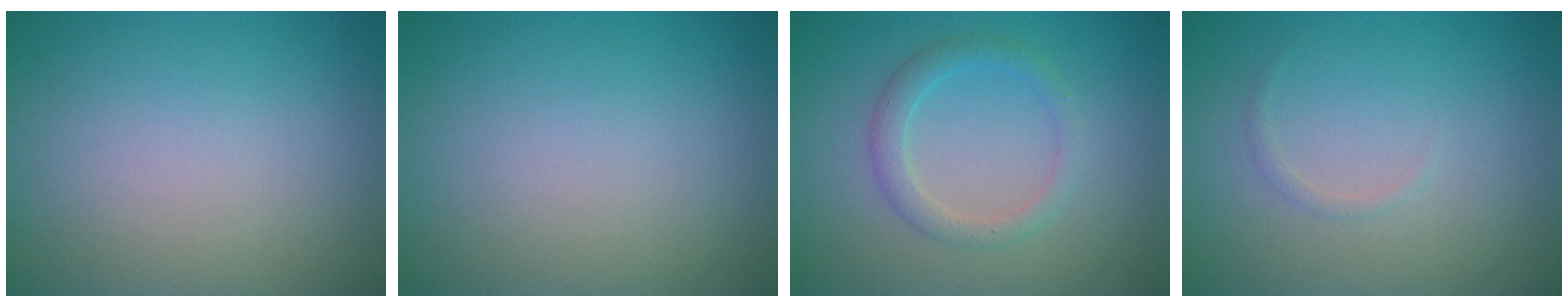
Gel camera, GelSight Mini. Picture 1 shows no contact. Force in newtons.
{"total": 0.0}
{"total": 2.2, "press": 2.2, "slide": 0.1}
{"total": 0.6, "press": 0.6, "slide": 0.0}